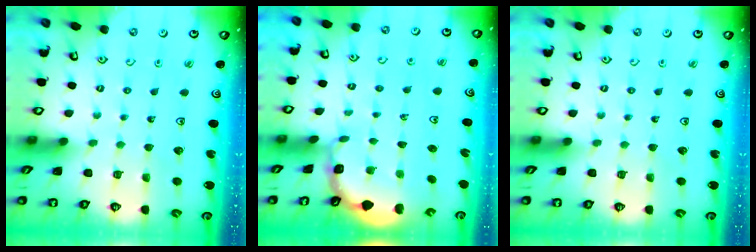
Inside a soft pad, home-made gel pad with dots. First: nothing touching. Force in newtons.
{"total": 1.9, "press": 1.9, "slide": 0.3}
{"total": 0.0}